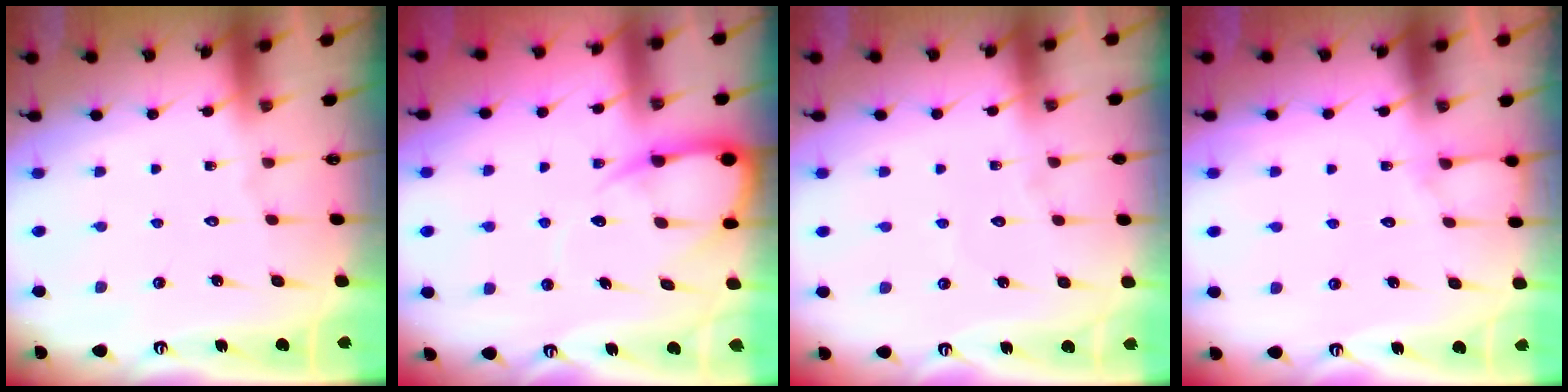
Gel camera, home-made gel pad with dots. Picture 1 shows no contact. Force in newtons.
{"total": 8.4, "press": 8.4, "slide": 0.9}
{"total": 2.6, "press": 2.6, "slide": 0.3}
{"total": 3.9, "press": 3.9, "slide": 0.4}